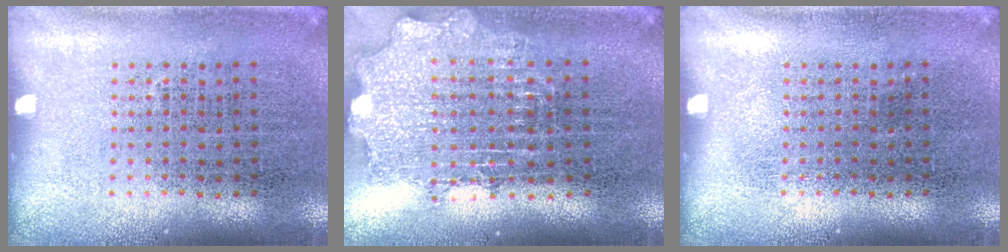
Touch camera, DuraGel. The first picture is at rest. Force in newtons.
{"total": 1.9, "press": 1.5, "slide": 1.1}
{"total": 0.0}